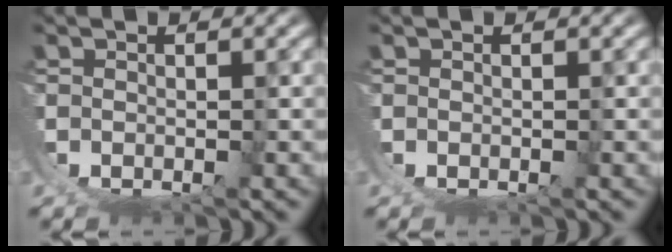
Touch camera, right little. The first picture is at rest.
{"total": 0.0}